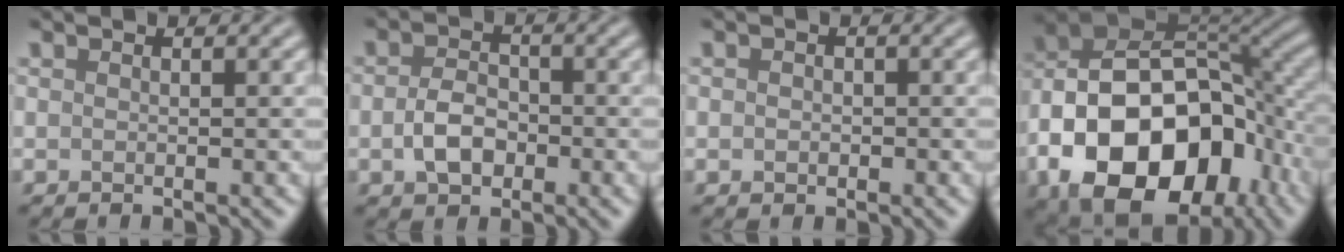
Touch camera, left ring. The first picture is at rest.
{"total": 3.3, "force": [-0.8, 2.3, 2.3], "torque": [-0.044, -0.001, -0.020]}
{"total": 0.9, "force": [-0.1, 0.8, 0.4], "torque": [-0.003, -0.005, -0.003]}
{"total": 17.0, "force": [-5.8, 11.1, 11.4], "torque": [-0.199, -0.004, -0.103]}